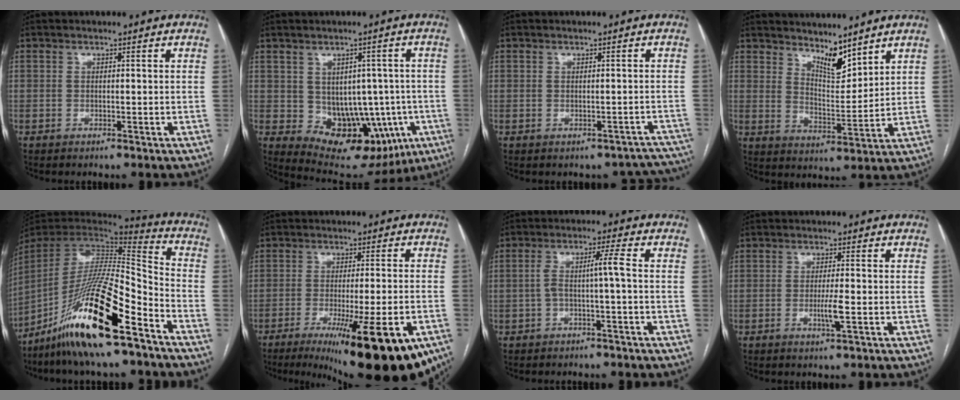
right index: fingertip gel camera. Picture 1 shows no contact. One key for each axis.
{"total": 13.1, "fx": -3.1, "fy": 8.9, "fz": 9.0, "tx": -0.098, "ty": 0.023, "tz": -0.013}
{"total": 6.0, "fx": -4.7, "fy": 3.7, "fz": -0.2, "tx": 0.030, "ty": 0.038, "tz": -0.046}
{"total": 6.2, "fx": 5.3, "fy": 1.4, "fz": 3.0, "tx": -0.057, "ty": -0.010, "tz": 0.102}
{"total": 22.6, "fx": -14.2, "fy": 2.6, "fz": 17.5, "tx": -0.347, "ty": -0.032, "tz": -0.261}
{"total": 18.9, "fx": -11.1, "fy": 2.1, "fz": 15.1, "tx": -0.151, "ty": -0.032, "tz": -0.163}
{"total": 4.2, "fx": -0.8, "fy": -0.5, "fz": 4.1, "tx": -0.078, "ty": 0.024, "tz": -0.008}
{"total": 3.0, "fx": -0.8, "fy": -0.1, "fz": 2.9, "tx": -0.055, "ty": -0.006, "tz": -0.013}